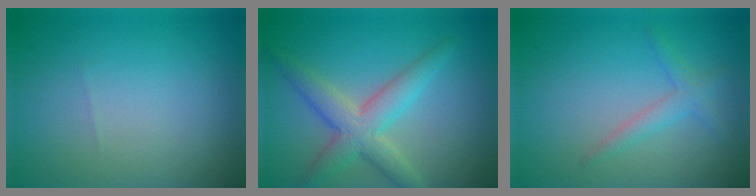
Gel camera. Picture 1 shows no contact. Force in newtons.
{"total": 4.6, "press": 4.6, "slide": 0.1}
{"total": 1.8, "press": 1.8, "slide": 0.1}